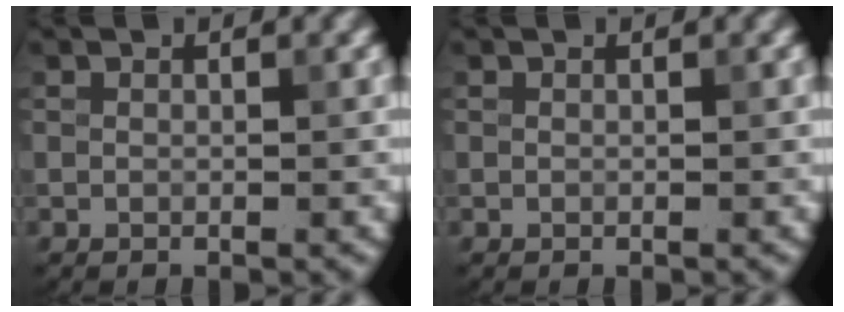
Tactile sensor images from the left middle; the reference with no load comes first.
{"total": 0.0}